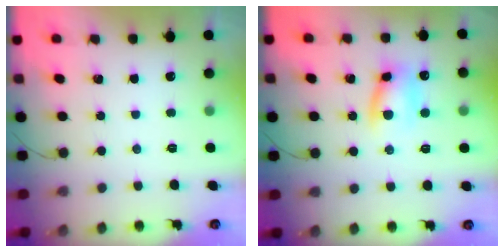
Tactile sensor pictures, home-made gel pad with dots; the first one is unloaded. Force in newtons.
{"total": 8.9, "press": 8.8, "slide": 1.0}